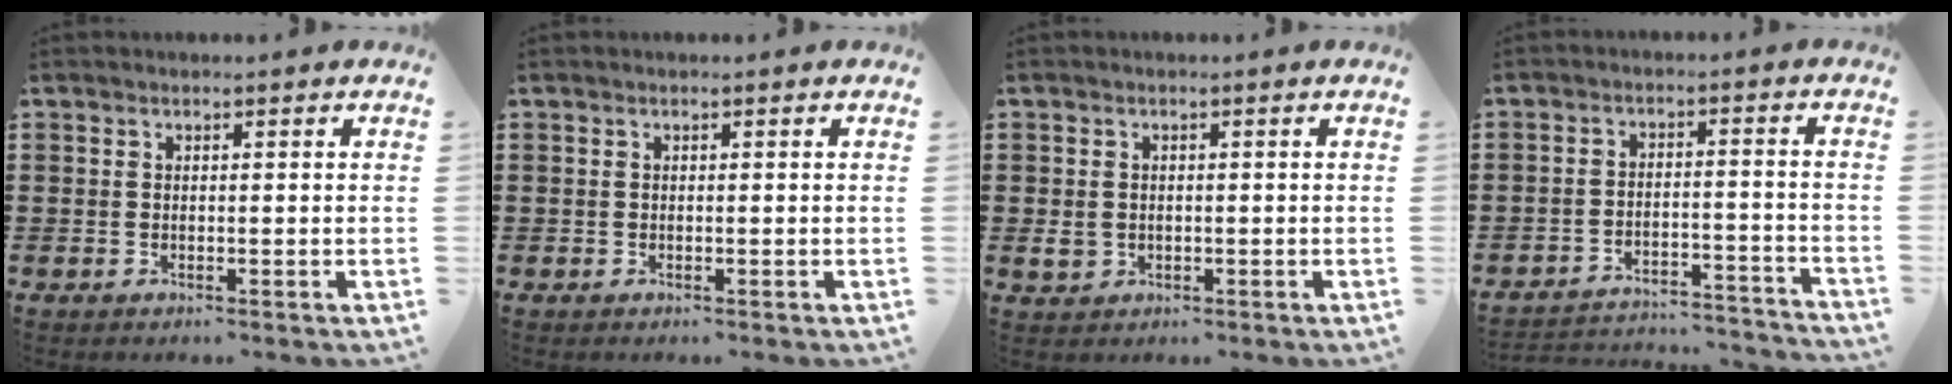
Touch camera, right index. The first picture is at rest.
{"total": 0.0}
{"total": 2.1, "force": [-0.2, 1.9, 0.9], "torque": [-0.024, 0.001, -0.005]}
{"total": 3.5, "force": [-3.4, 0.2, 0.9], "torque": [-0.021, -0.001, -0.071]}